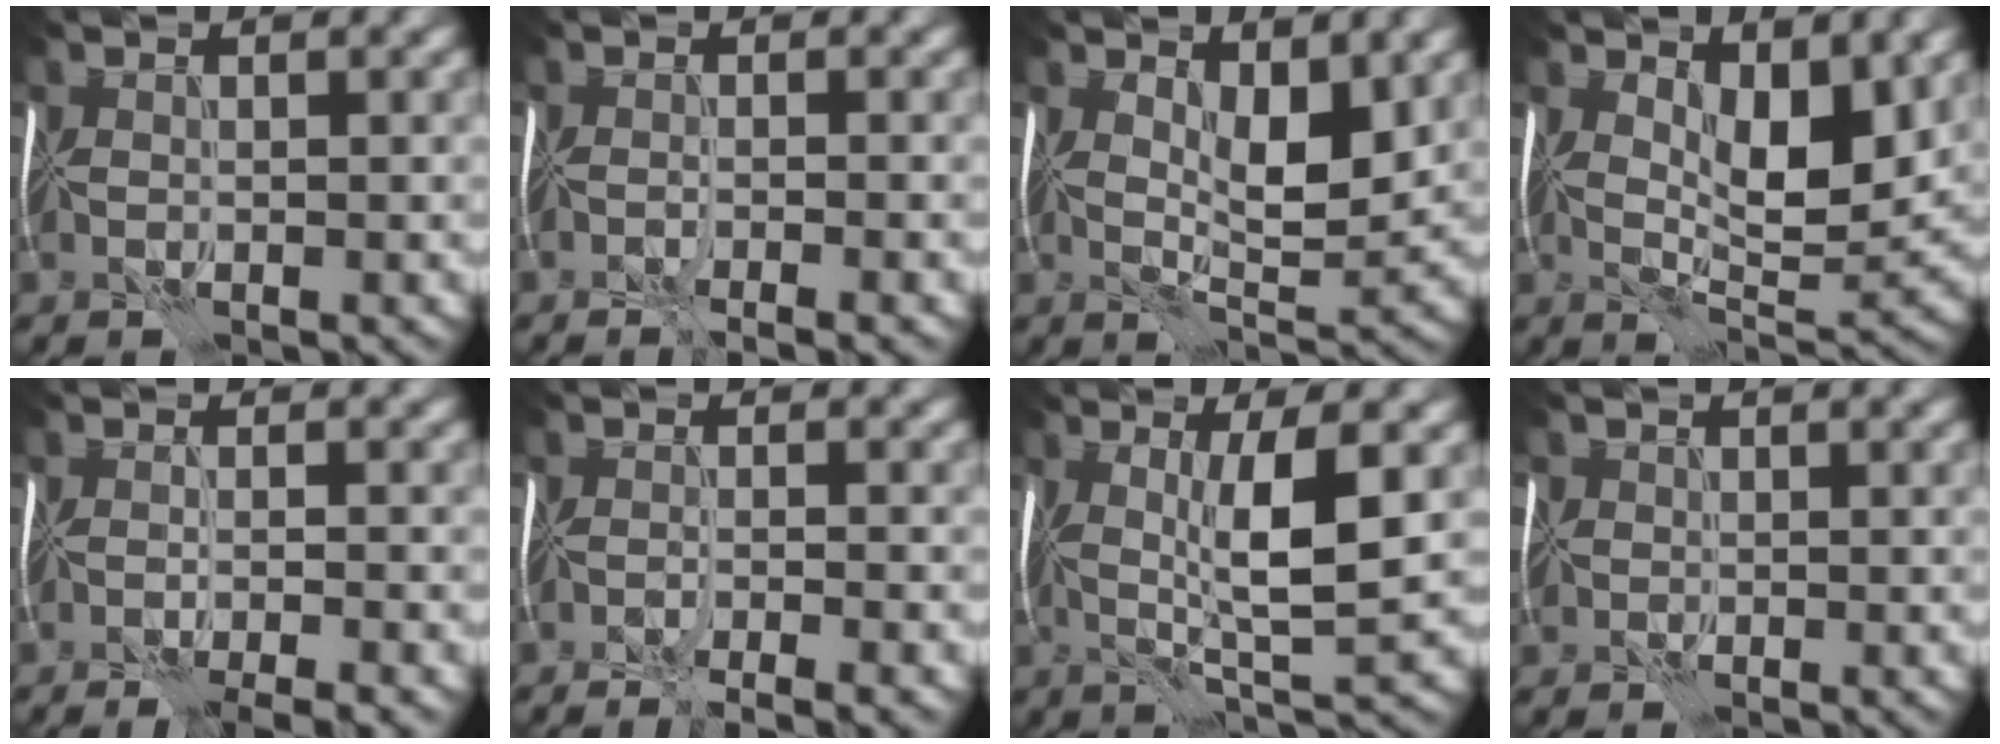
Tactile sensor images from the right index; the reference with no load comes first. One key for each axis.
{"total": 2.2, "fx": -1.5, "fy": 0.2, "fz": 1.5, "tx": -0.018, "ty": -0.001, "tz": -0.028}
{"total": 4.8, "fx": 1.8, "fy": 2.0, "fz": 4.0, "tx": -0.070, "ty": -0.007, "tz": 0.035}
{"total": 6.2, "fx": 2.3, "fy": 2.7, "fz": 5.1, "tx": -0.086, "ty": -0.011, "tz": 0.041}
{"total": 4.4, "fx": -3.3, "fy": 0.9, "fz": 2.8, "tx": -0.030, "ty": -0.008, "tz": -0.041}
{"total": 3.5, "fx": -2.7, "fy": 0.4, "fz": 2.2, "tx": -0.034, "ty": -0.001, "tz": -0.044}
{"total": 6.4, "fx": 0.8, "fy": 1.0, "fz": 6.3, "tx": -0.113, "ty": -0.004, "tz": 0.017}
{"total": 1.4, "fx": 0.0, "fy": 1.4, "fz": 0.1, "tx": 0.007, "ty": 0.006, "tz": -0.001}